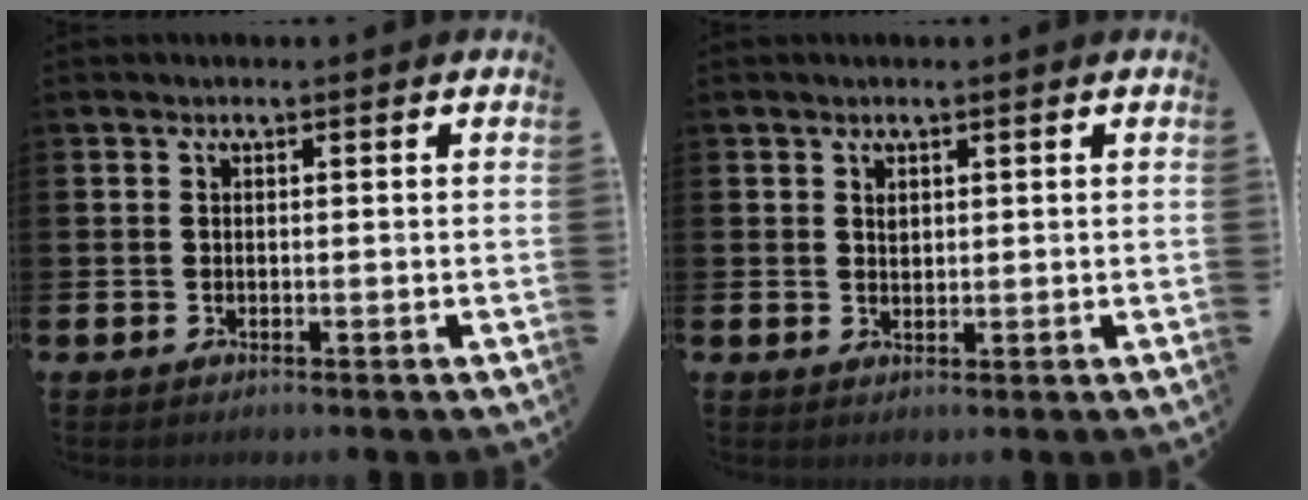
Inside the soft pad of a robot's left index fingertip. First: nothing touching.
{"total": 1.1, "force": [0.9, 0.6, 0.2], "torque": [0.012, -0.003, 0.013]}